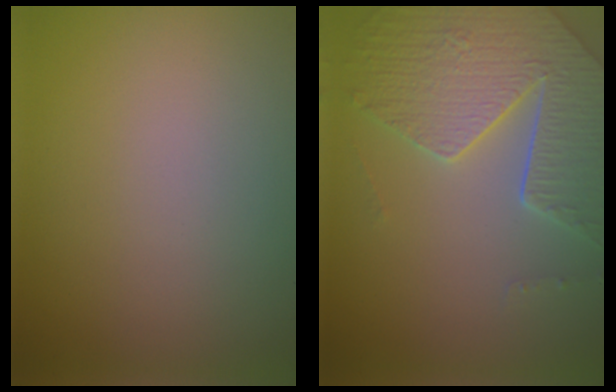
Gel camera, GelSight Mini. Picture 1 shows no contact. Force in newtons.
{"total": 6.7, "press": 5.3, "slide": 4.0}